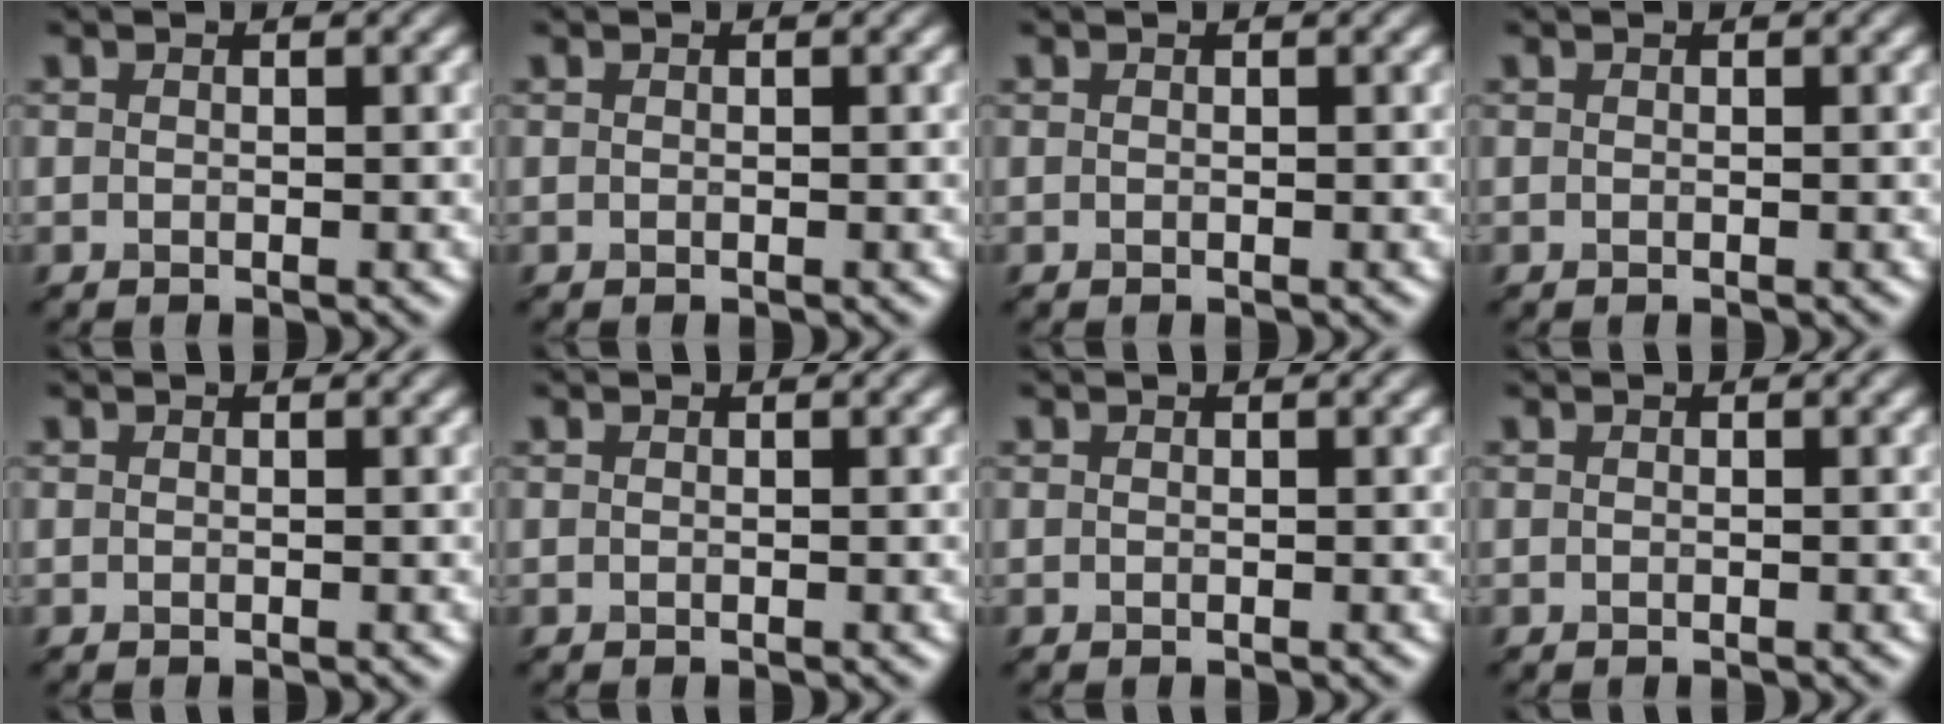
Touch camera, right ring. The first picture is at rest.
{"total": 0.0}
{"total": 0.0}
{"total": 0.0}
{"total": 0.0}
{"total": 0.0}
{"total": 0.0}
{"total": 0.0}